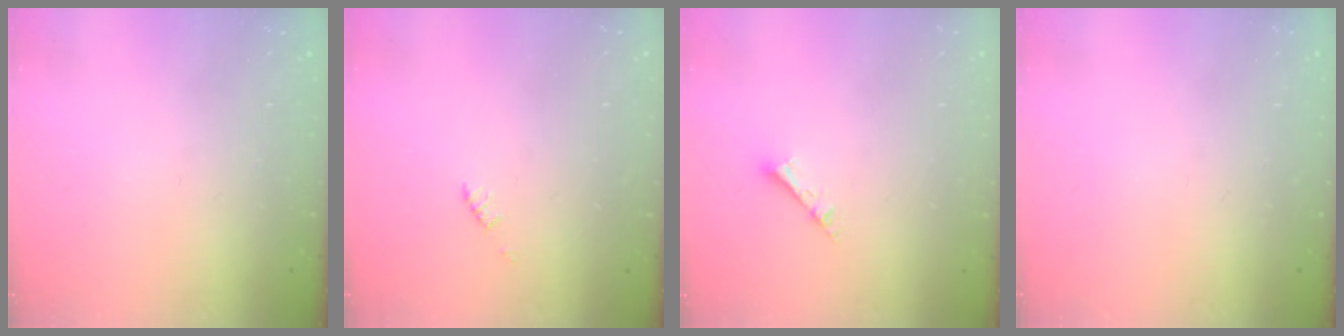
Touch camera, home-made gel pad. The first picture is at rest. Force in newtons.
{"total": 1.2, "press": 1.2, "slide": 0.2}
{"total": 2.3, "press": 2.3, "slide": 0.1}
{"total": 0.0}